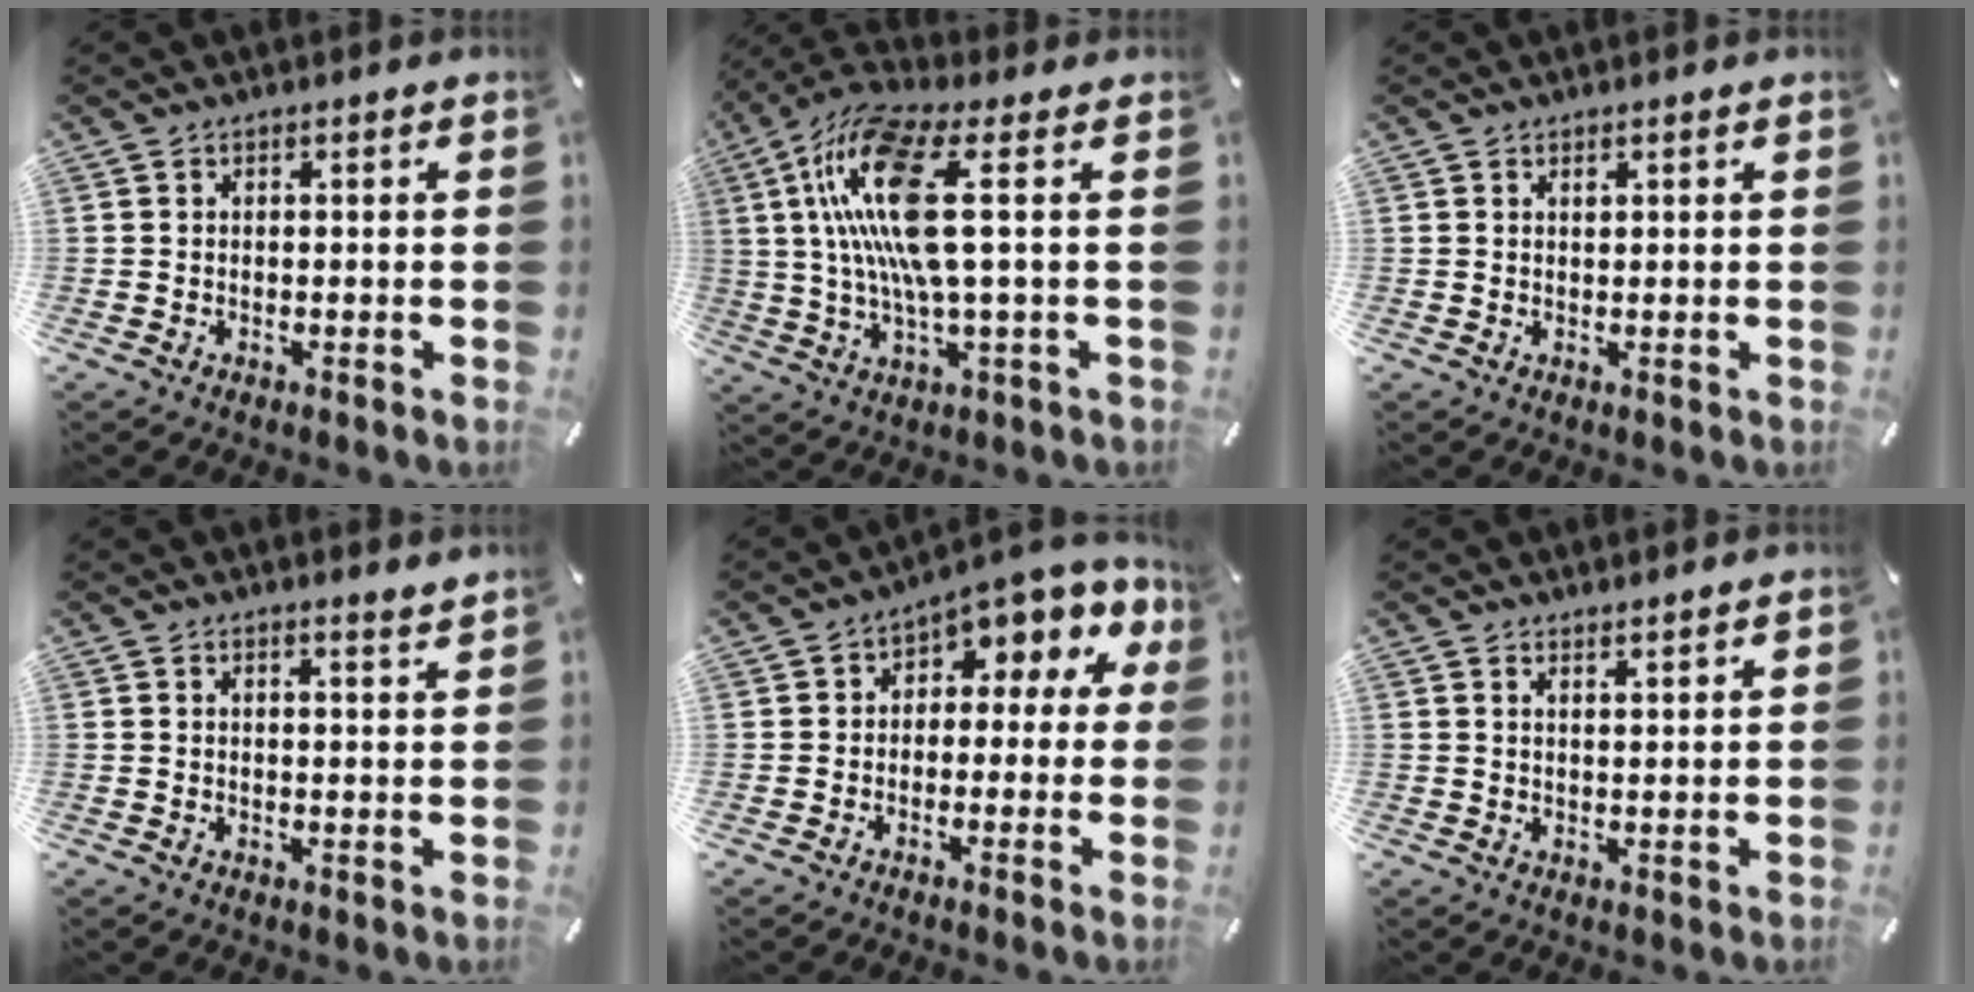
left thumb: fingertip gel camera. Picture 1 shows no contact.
{"total": 16.8, "force": [3.4, 3.9, 15.9], "torque": [-0.344, -0.020, 0.042]}
{"total": 0.6, "force": [0.4, 0.2, 0.5], "torque": [-0.009, -0.001, 0.008]}
{"total": 2.0, "force": [1.9, -0.3, 0.5], "torque": [-0.005, -0.017, 0.033]}
{"total": 5.5, "force": [2.0, 3.6, 3.7], "torque": [-0.056, -0.016, 0.030]}
{"total": 2.1, "force": [2.0, -0.4, 0.2], "torque": [-0.007, -0.012, 0.038]}